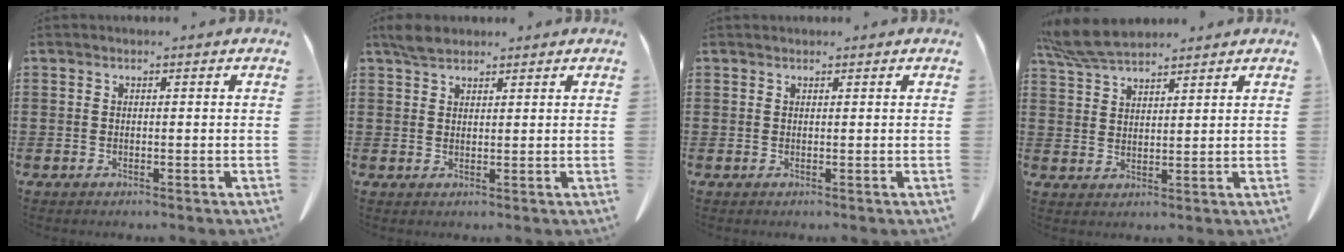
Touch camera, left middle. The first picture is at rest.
{"total": 2.9, "force": [2.4, 1.1, 1.1], "torque": [-0.028, 0.003, 0.047]}
{"total": 0.5, "force": [0.5, 0.1, 0.0], "torque": [-0.002, -0.001, 0.011]}
{"total": 6.5, "force": [5.7, 1.5, 2.7], "torque": [-0.072, -0.010, 0.110]}